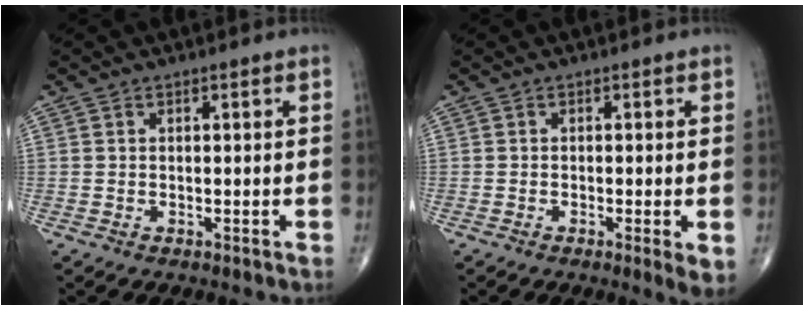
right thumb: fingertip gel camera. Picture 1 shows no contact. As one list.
[{"total": 3.2, "force": [-0.8, 0.4, 3.1], "torque": [-0.051, -0.011, -0.016]}]